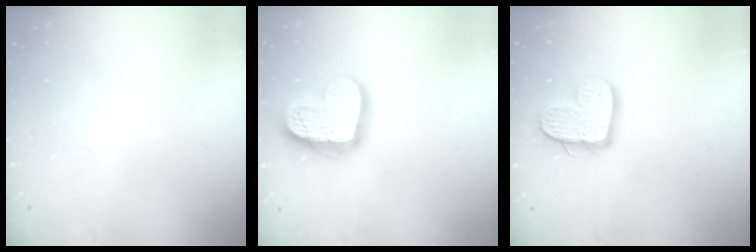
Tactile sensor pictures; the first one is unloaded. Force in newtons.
{"total": 16.9, "press": 16.9, "slide": 1.6}
{"total": 12.5, "press": 12.4, "slide": 1.1}